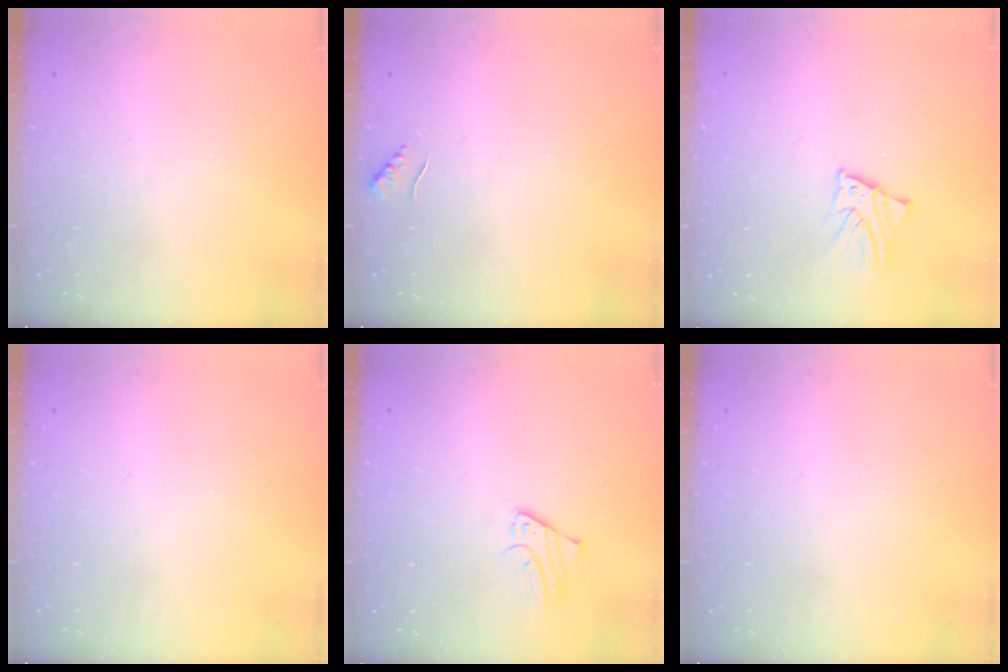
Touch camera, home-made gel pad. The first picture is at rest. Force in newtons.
{"total": 5.2, "press": 5.1, "slide": 1.0}
{"total": 2.3, "press": 2.3, "slide": 0.3}
{"total": 0.0}
{"total": 1.8, "press": 1.8, "slide": 0.1}
{"total": 0.0}